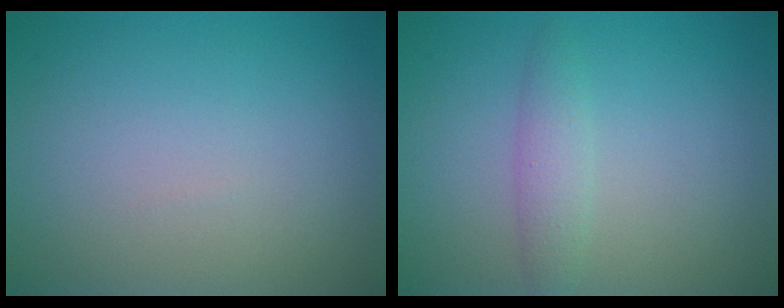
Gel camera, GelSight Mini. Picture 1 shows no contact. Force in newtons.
{"total": 1.9, "press": 1.9, "slide": 0.0}